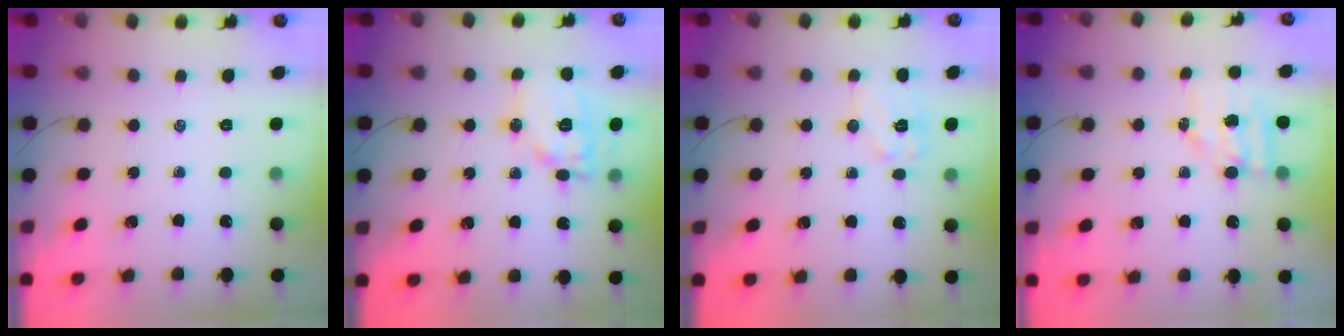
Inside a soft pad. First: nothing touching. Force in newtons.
{"total": 13.4, "press": 13.4, "slide": 0.9}
{"total": 7.8, "press": 7.8, "slide": 0.2}
{"total": 5.2, "press": 5.2, "slide": 0.5}